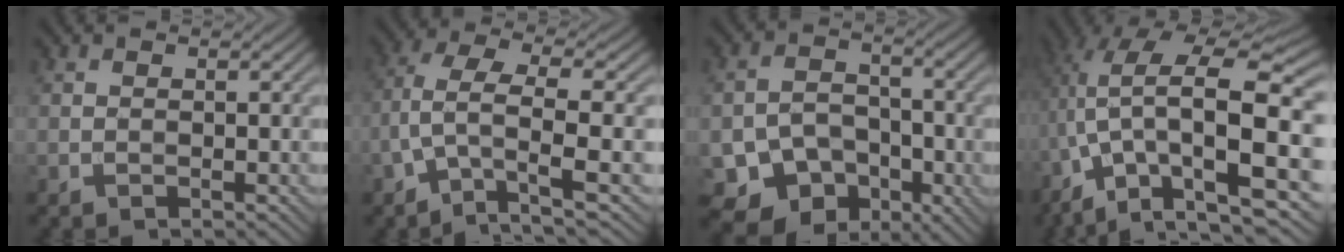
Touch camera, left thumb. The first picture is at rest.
{"total": 6.8, "force": [-1.8, 2.2, 6.2], "torque": [-0.130, 0.009, -0.043]}
{"total": 8.9, "force": [-4.9, 6.5, 3.8], "torque": [-0.056, -0.011, -0.092]}
{"total": 16.6, "force": [-0.6, 8.2, 14.4], "torque": [-0.275, -0.017, 0.008]}